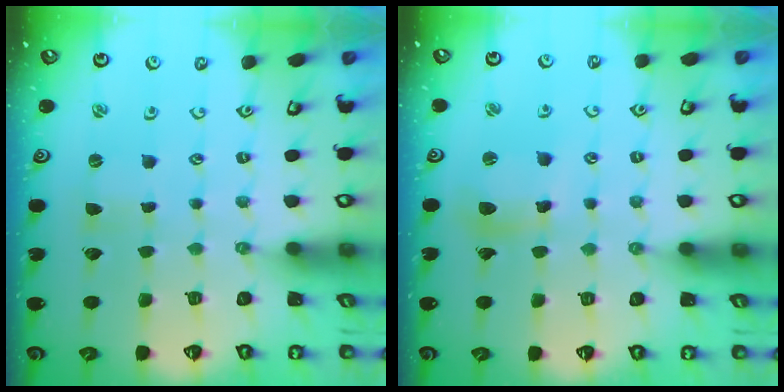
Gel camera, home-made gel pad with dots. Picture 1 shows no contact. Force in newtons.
{"total": 9.0, "press": 8.9, "slide": 1.4}